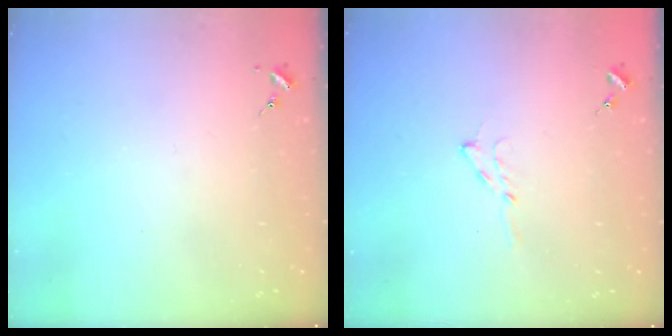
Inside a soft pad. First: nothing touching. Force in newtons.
{"total": 4.3, "press": 4.3, "slide": 0.6}